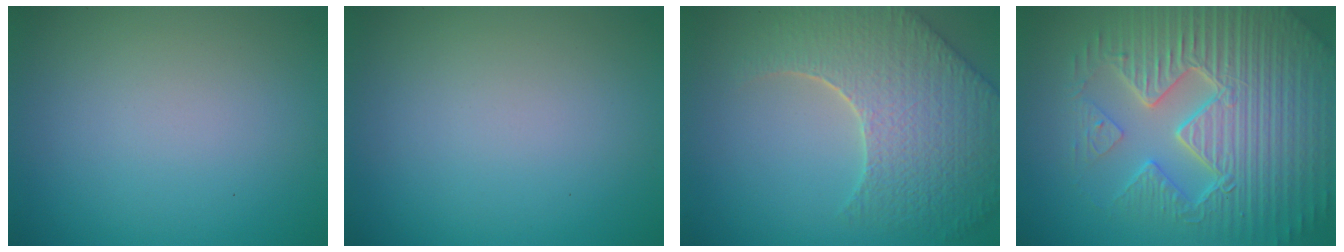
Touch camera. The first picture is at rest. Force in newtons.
{"total": 0.0}
{"total": 8.6, "press": 6.3, "slide": 5.9}
{"total": 9.8, "press": 6.9, "slide": 7.0}